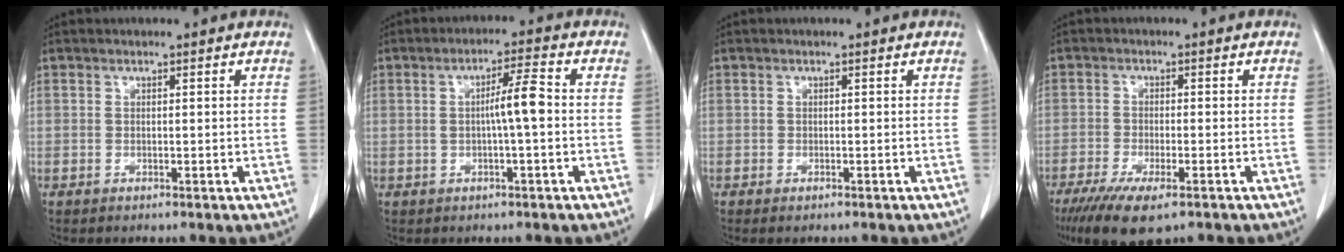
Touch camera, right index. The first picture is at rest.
{"total": 5.1, "force": [-0.2, 0.2, 5.1], "torque": [-0.087, 0.009, -0.003]}
{"total": 0.6, "force": [-0.5, 0.1, 0.3], "torque": [-0.008, -0.002, -0.004]}
{"total": 9.2, "force": [-6.1, 2.2, 6.4], "torque": [-0.104, -0.021, -0.096]}